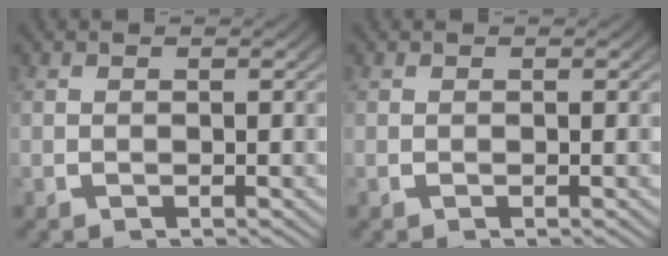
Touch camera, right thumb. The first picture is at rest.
{"total": 0.0}